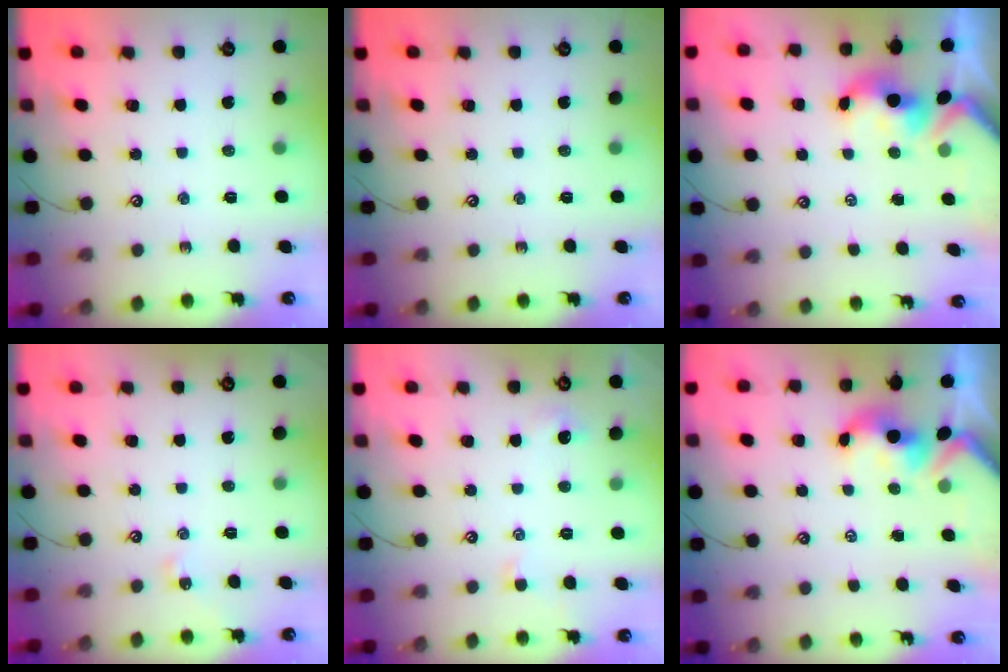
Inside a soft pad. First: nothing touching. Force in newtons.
{"total": 0.0}
{"total": 1.6, "press": 1.5, "slide": 0.7}
{"total": 3.1, "press": 3.0, "slide": 0.5}
{"total": 0.5, "press": 0.2, "slide": 0.5}
{"total": 1.6, "press": 1.5, "slide": 0.7}